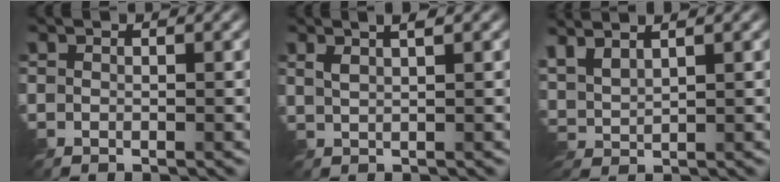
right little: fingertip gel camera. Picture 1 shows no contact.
{"total": 2.3, "force": [1.3, 0.6, 1.8], "torque": [-0.024, 0.001, 0.017]}
{"total": 4.4, "force": [3.2, 1.4, 2.7], "torque": [-0.063, 0.018, 0.054]}